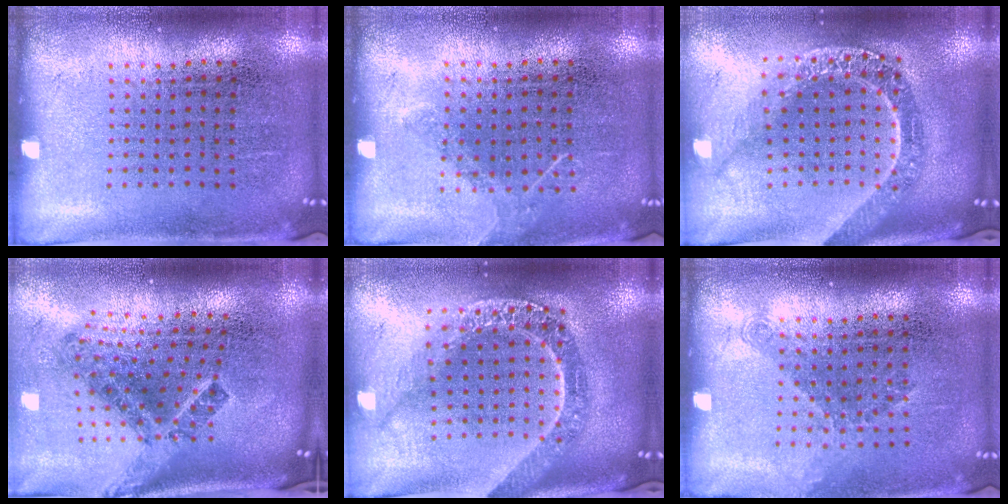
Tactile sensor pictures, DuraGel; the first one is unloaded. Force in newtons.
{"total": 0.9, "press": 0.9, "slide": 0.4}
{"total": 2.7, "press": 2.2, "slide": 1.6}
{"total": 2.7, "press": 1.6, "slide": 2.1}
{"total": 2.7, "press": 2.2, "slide": 1.6}
{"total": 1.2, "press": 0.9, "slide": 0.8}